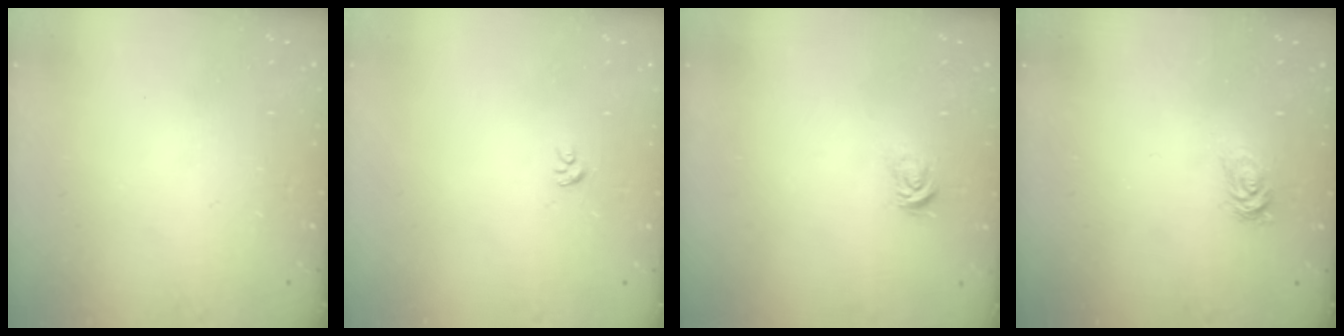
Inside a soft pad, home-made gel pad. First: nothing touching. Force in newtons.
{"total": 2.4, "press": 2.4, "slide": 0.1}
{"total": 2.6, "press": 2.6, "slide": 0.3}
{"total": 2.7, "press": 2.7, "slide": 0.4}